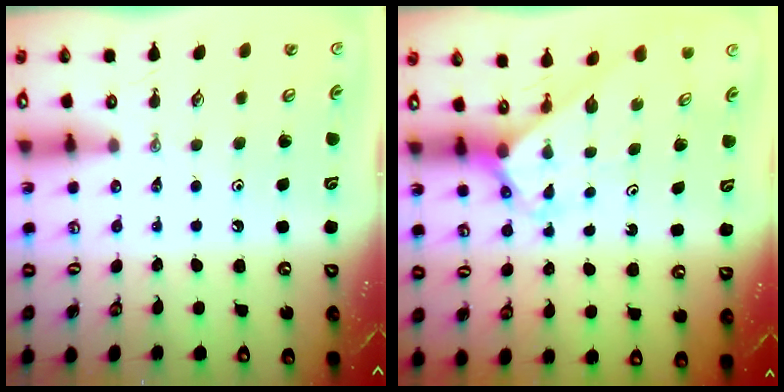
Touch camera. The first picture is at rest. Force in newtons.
{"total": 2.7, "press": 2.7, "slide": 0.1}